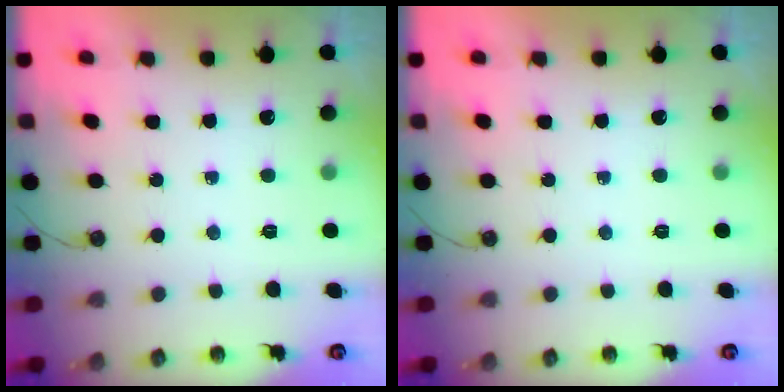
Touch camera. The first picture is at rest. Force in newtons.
{"total": 0.0}